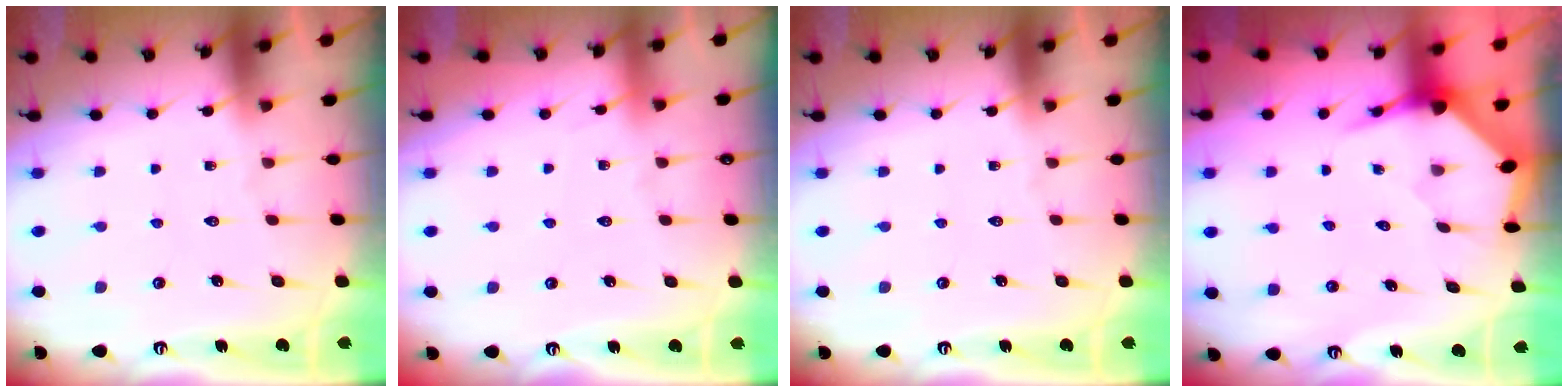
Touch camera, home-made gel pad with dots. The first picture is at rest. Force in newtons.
{"total": 2.6, "press": 2.6, "slide": 0.4}
{"total": 0.0}
{"total": 3.5, "press": 3.4, "slide": 0.4}